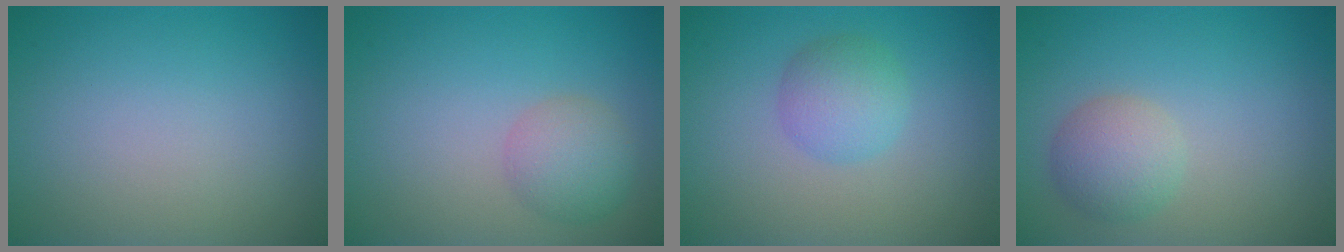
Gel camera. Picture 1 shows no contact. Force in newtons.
{"total": 2.9, "press": 2.8, "slide": 0.3}
{"total": 2.9, "press": 2.9, "slide": 0.0}
{"total": 2.7, "press": 2.7, "slide": 0.2}